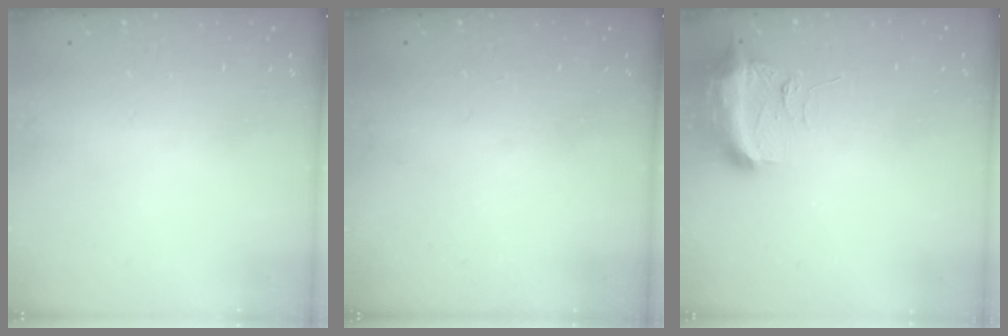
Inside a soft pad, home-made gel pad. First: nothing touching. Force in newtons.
{"total": 0.0}
{"total": 10.1, "press": 10.0, "slide": 1.2}